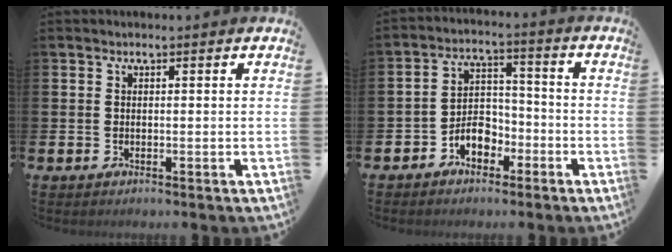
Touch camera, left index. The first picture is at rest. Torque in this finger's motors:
{"motor_torque": [0.56, 0.11, 0.16, 0.09]}